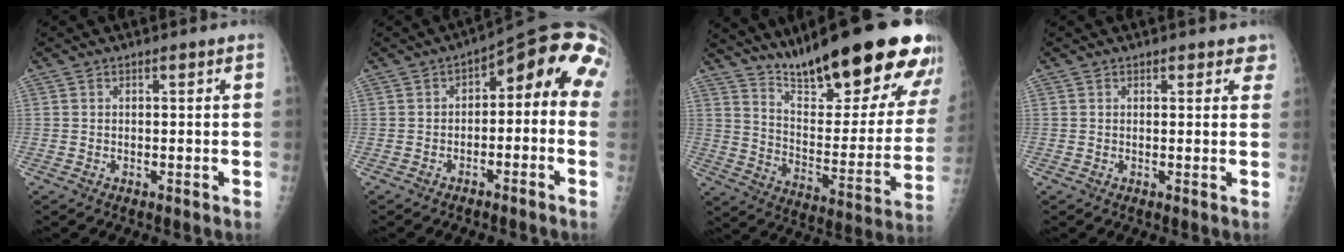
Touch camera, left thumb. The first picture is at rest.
{"total": 11.6, "force": [-0.2, 6.2, 9.8], "torque": [-0.087, 0.053, -0.014]}
{"total": 28.5, "force": [20.2, 6.8, 19.0], "torque": [-0.245, -0.089, 0.303]}
{"total": 2.6, "force": [1.9, 1.3, 1.3], "torque": [0.012, -0.003, 0.016]}